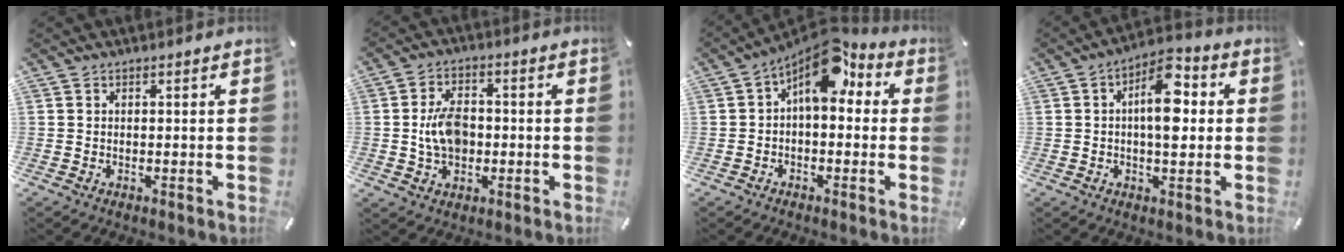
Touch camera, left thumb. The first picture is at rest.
{"total": 8.2, "force": [-0.6, 5.8, 5.8], "torque": [-0.100, 0.007, -0.011]}
{"total": 9.2, "force": [5.3, 4.8, 5.8], "torque": [-0.095, -0.037, 0.097]}
{"total": 11.0, "force": [1.3, 5.3, 9.5], "torque": [-0.139, -0.005, 0.018]}